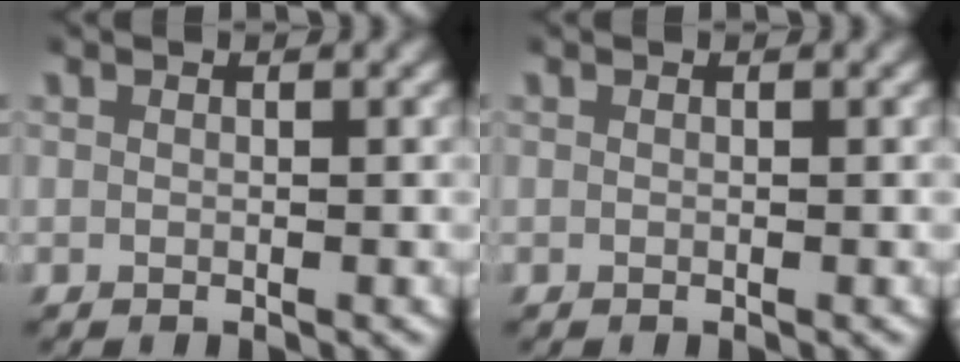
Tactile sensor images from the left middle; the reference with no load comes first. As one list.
[{"total": 0.0}]